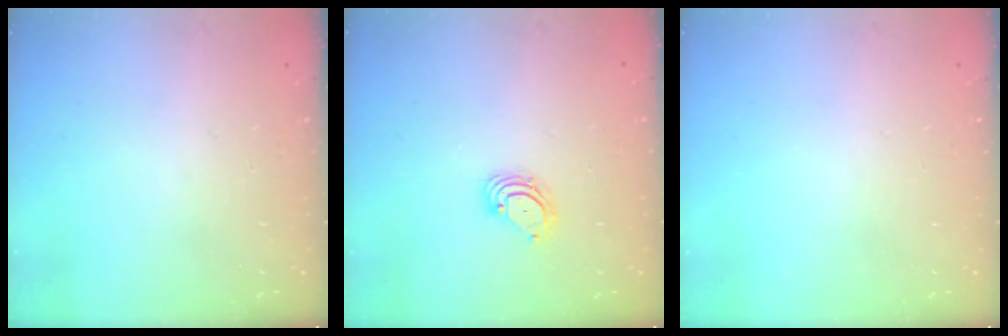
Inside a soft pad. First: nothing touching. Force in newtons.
{"total": 3.2, "press": 3.2, "slide": 0.3}
{"total": 0.0}